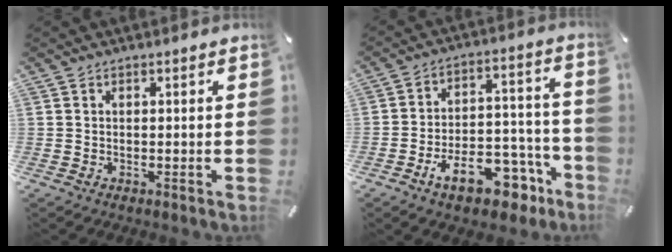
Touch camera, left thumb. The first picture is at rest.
{"total": 15.7, "force": [-9.3, 8.0, 9.7], "torque": [-0.116, 0.060, -0.144]}